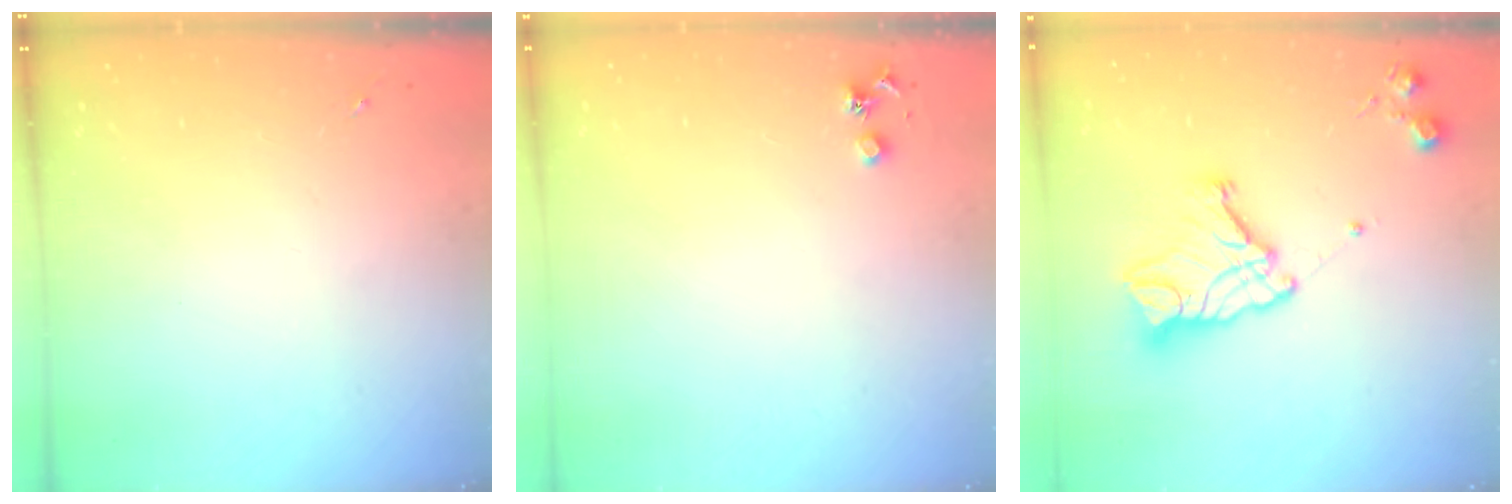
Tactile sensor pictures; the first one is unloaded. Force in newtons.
{"total": 3.6, "press": 3.5, "slide": 0.5}
{"total": 15.7, "press": 15.6, "slide": 1.3}